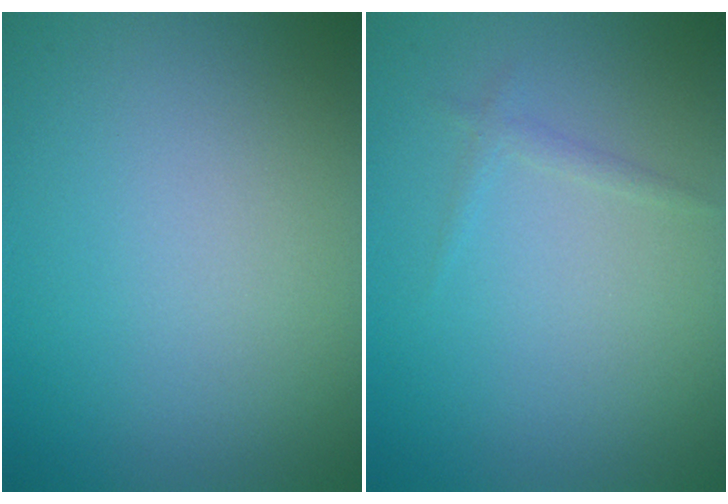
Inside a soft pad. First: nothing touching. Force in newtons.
{"total": 0.8, "press": 0.8, "slide": 0.1}